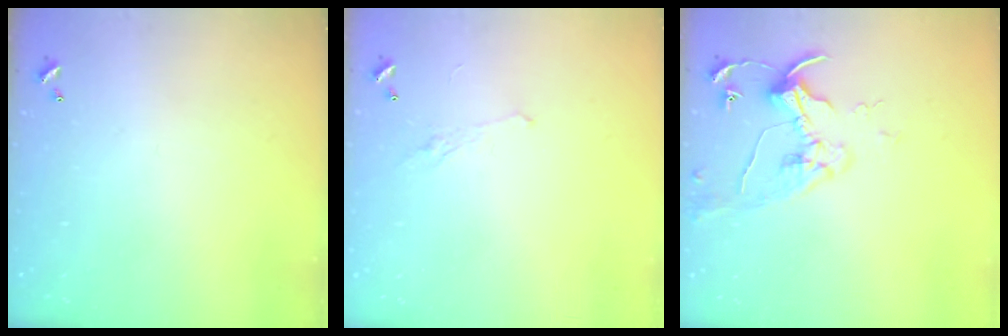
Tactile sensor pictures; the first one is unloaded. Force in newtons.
{"total": 1.1, "press": 0.8, "slide": 0.7}
{"total": 8.5, "press": 8.4, "slide": 0.9}